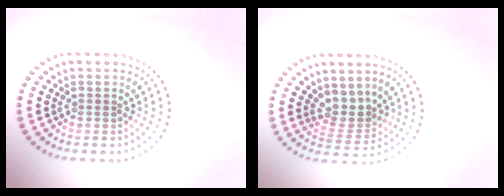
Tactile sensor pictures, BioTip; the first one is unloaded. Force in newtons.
{"total": 2.9, "press": 2.1, "slide": 2.0}